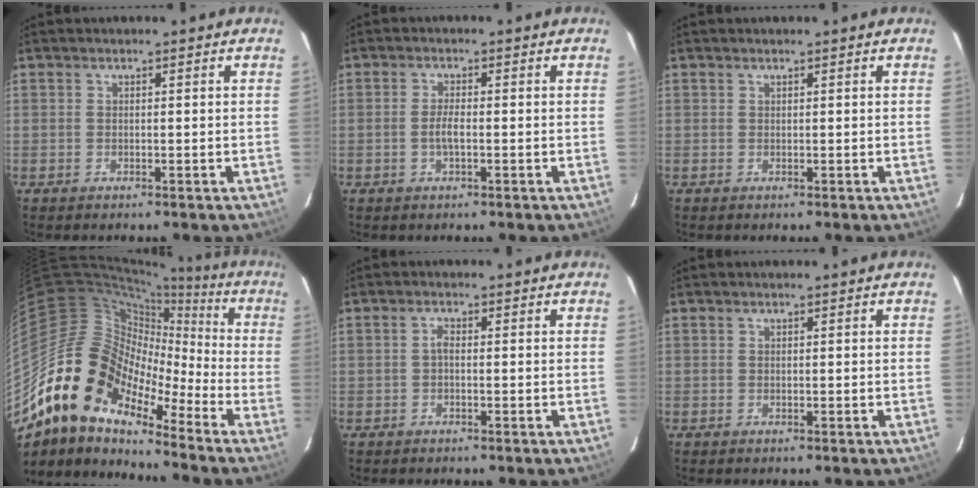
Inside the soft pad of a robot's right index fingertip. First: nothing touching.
{"total": 2.4, "force": [-0.7, 0.5, 2.3], "torque": [-0.045, -0.002, -0.012]}
{"total": 0.0}
{"total": 16.8, "force": [-10.9, 9.1, 9.0], "torque": [-0.150, 0.007, -0.225]}
{"total": 1.1, "force": [-0.3, 0.5, 0.9], "torque": [-0.018, 0.006, -0.008]}
{"total": 0.0}